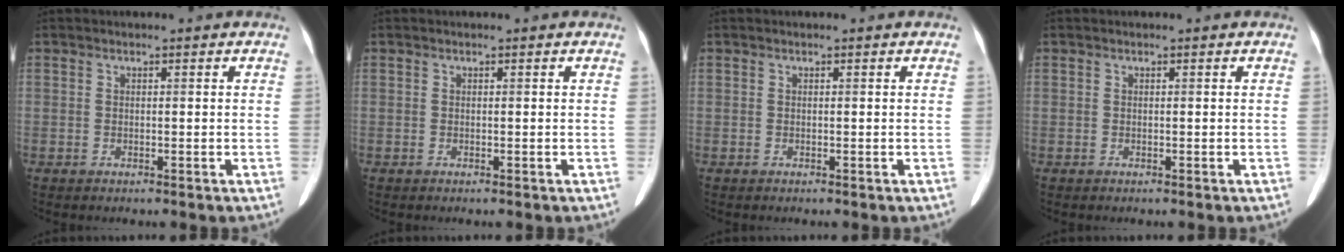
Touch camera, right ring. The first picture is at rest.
{"total": 0.0}
{"total": 0.0}
{"total": 0.0}